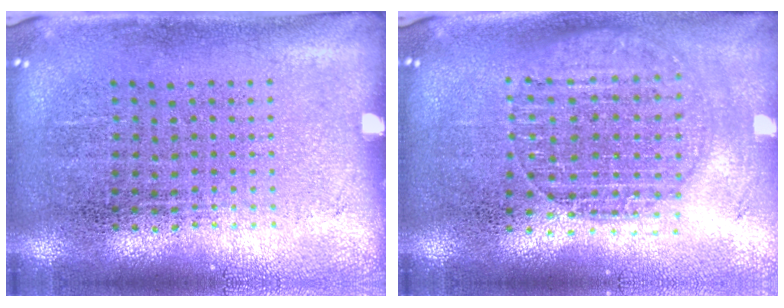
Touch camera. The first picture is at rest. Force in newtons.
{"total": 1.8, "press": 1.5, "slide": 0.8}